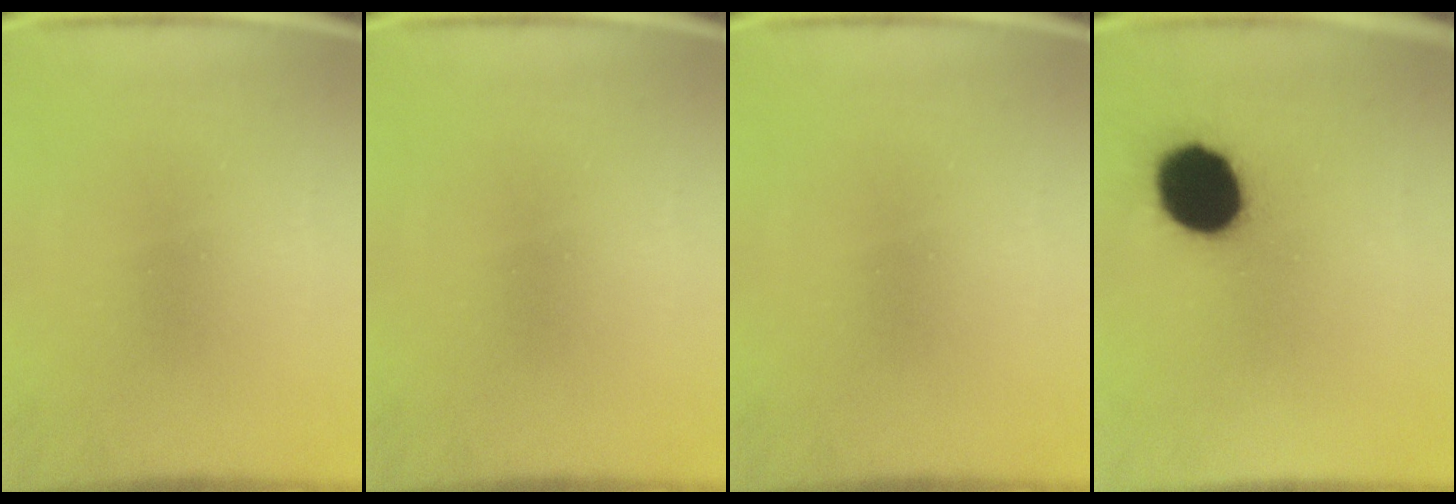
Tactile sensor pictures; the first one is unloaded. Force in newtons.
{"total": 0.0}
{"total": 0.0}
{"total": 16.4}